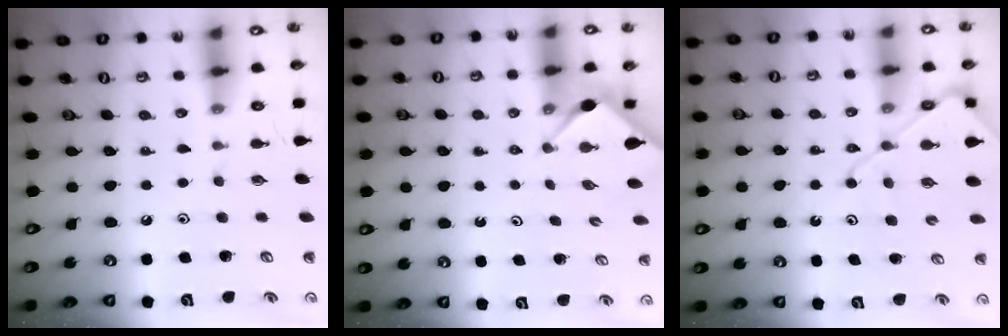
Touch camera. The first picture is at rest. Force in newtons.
{"total": 3.0, "press": 3.0, "slide": 0.3}
{"total": 10.2, "press": 10.1, "slide": 1.0}